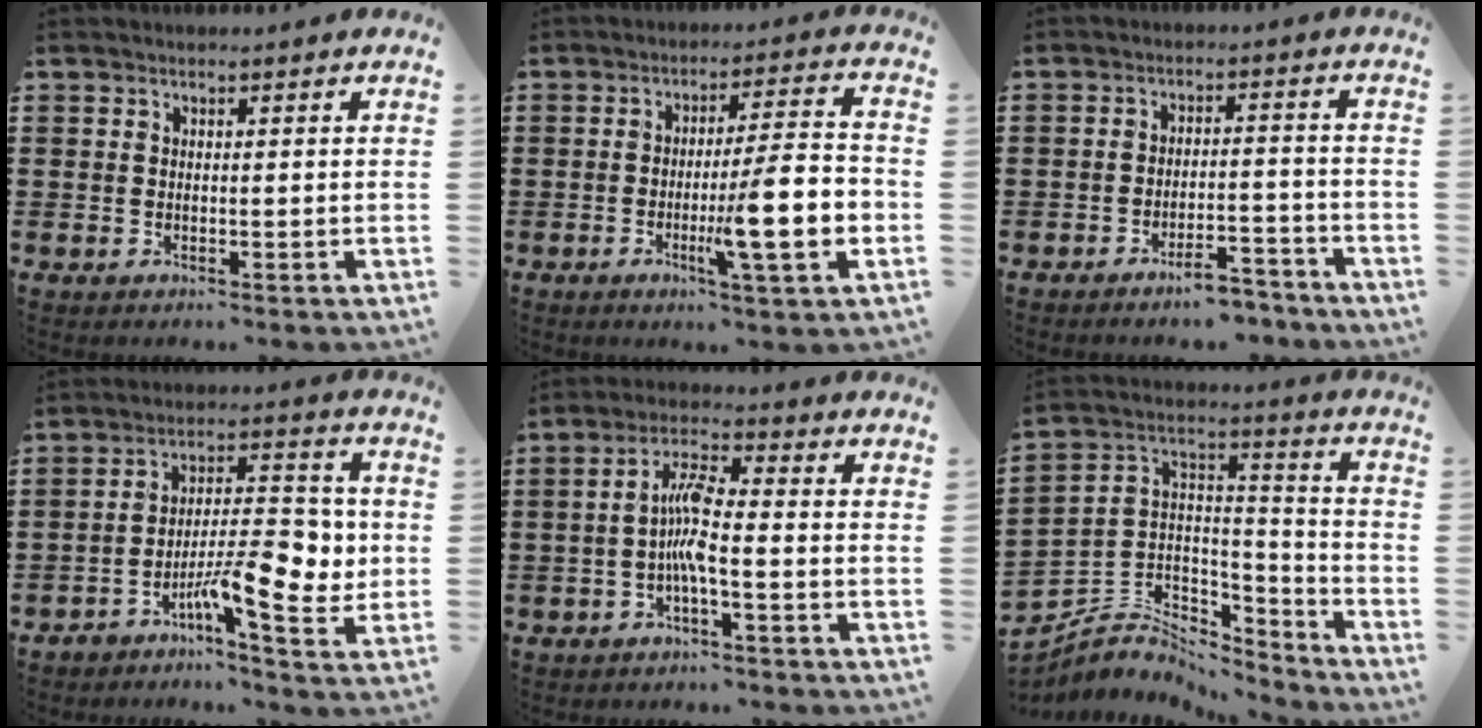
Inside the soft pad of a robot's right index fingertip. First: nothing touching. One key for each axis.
{"total": 10.5, "fx": -3.2, "fy": 1.1, "fz": 10.0, "tx": -0.153, "ty": -0.011, "tz": -0.059}
{"total": 4.7, "fx": -4.4, "fy": 0.5, "fz": 1.6, "tx": -0.027, "ty": 0.003, "tz": -0.085}
{"total": 10.1, "fx": -3.1, "fy": 3.9, "fz": 8.8, "tx": -0.122, "ty": -0.004, "tz": -0.052}
{"total": 6.2, "fx": -1.4, "fy": 1.3, "fz": 5.9, "tx": -0.129, "ty": -0.001, "tz": -0.034}
{"total": 5.1, "fx": -3.7, "fy": 3.4, "fz": 0.4, "tx": -0.032, "ty": -0.011, "tz": -0.076}